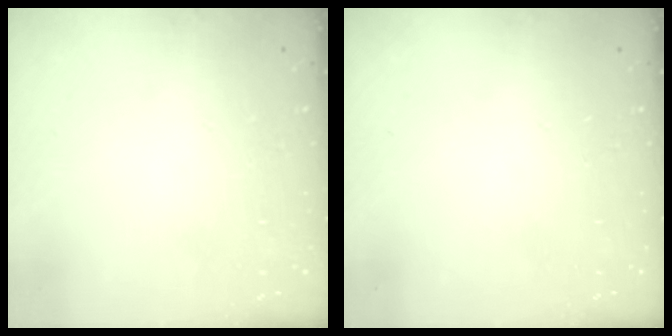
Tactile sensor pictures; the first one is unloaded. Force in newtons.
{"total": 0.0}